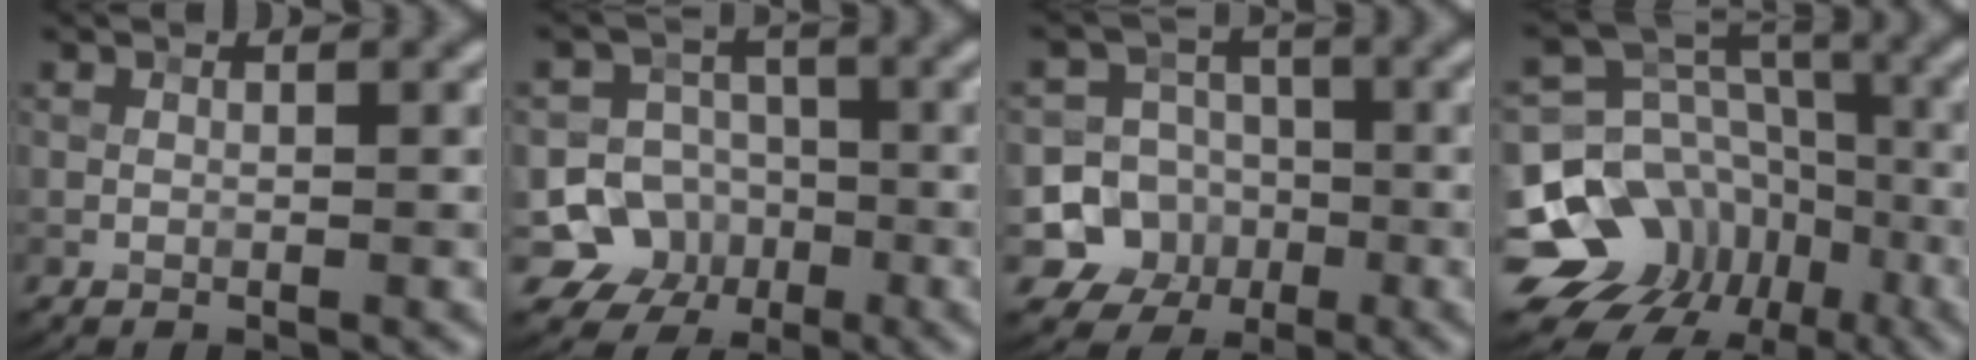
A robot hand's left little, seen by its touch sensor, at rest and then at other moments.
{"total": 7.5, "force": [-3.0, 6.7, 1.3], "torque": [0.001, -0.006, -0.076]}
{"total": 9.0, "force": [-2.9, 8.3, 1.6], "torque": [-0.018, -0.006, -0.075]}
{"total": 10.1, "force": [-5.0, 8.0, 3.8], "torque": [-0.064, 0.018, -0.095]}